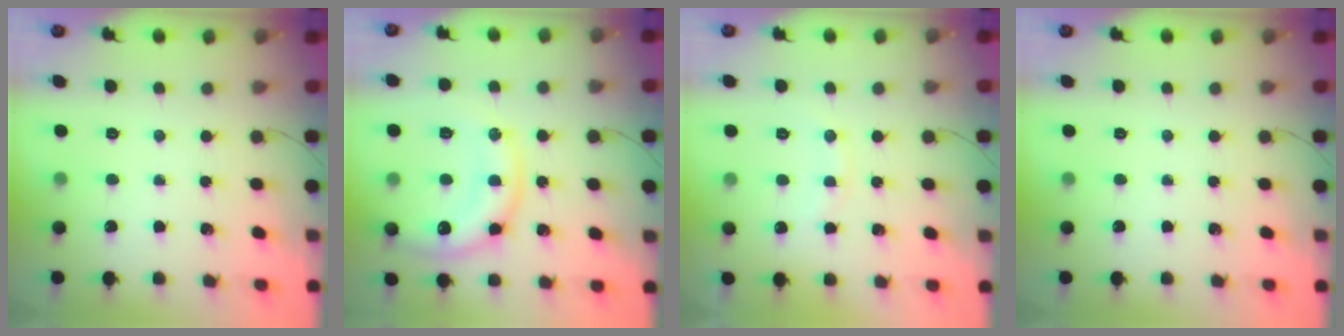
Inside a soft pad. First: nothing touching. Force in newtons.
{"total": 13.7, "press": 13.6, "slide": 1.9}
{"total": 7.7, "press": 7.6, "slide": 1.5}
{"total": 0.0}